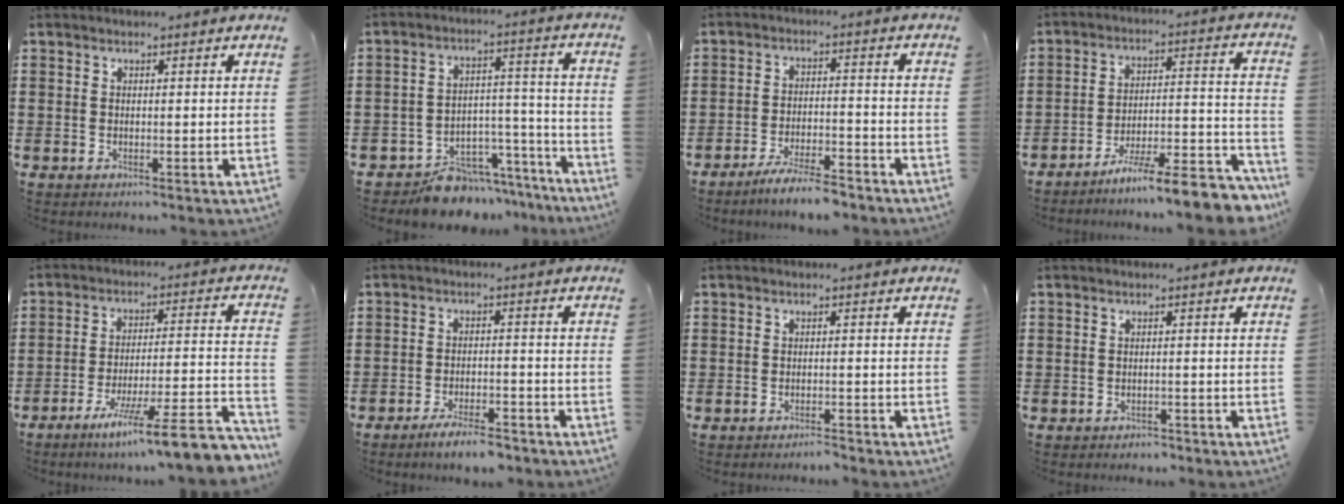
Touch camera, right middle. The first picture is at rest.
{"total": 8.3, "force": [-7.6, 3.0, 1.3], "torque": [-0.009, 0.041, -0.141]}
{"total": 5.6, "force": [-5.0, 0.2, 2.4], "torque": [-0.053, -0.008, -0.097]}
{"total": 10.1, "force": [-8.7, -0.1, 5.1], "torque": [-0.069, 0.011, -0.166]}
{"total": 10.7, "force": [-8.1, -0.2, 6.9], "torque": [-0.105, -0.001, -0.152]}
{"total": 4.5, "force": [-3.9, 0.6, 2.2], "torque": [-0.041, 0.001, -0.074]}
{"total": 1.2, "force": [-1.2, 0.0, 0.3], "torque": [-0.008, -0.002, -0.023]}
{"total": 1.0, "force": [-1.0, 0.3, -0.1], "torque": [-0.002, 0.002, -0.022]}